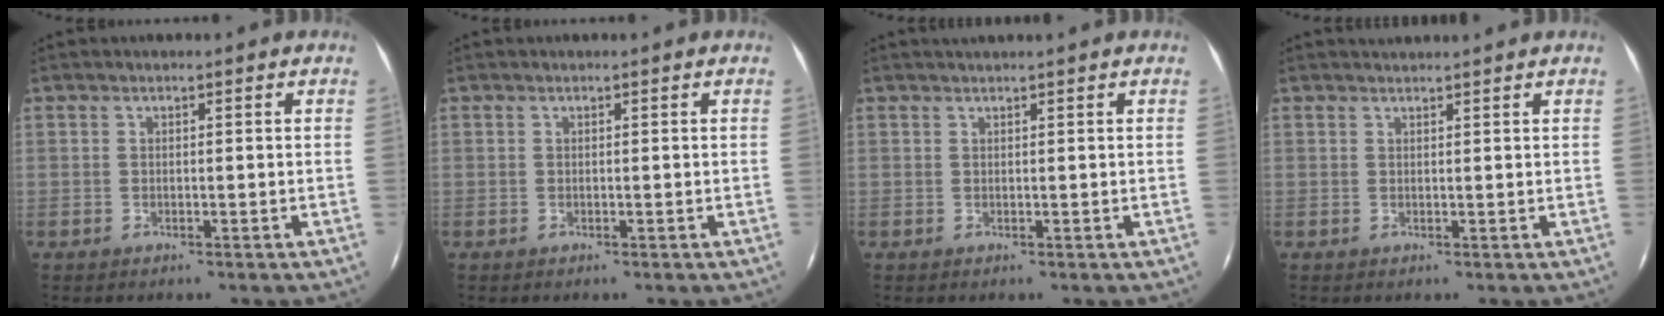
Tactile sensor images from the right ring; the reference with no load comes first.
{"total": 0.0}
{"total": 0.7, "force": [0.6, -0.3, 0.3], "torque": [-0.012, -0.003, 0.009]}
{"total": 1.4, "force": [1.4, -0.2, 0.2], "torque": [-0.010, -0.001, 0.020]}